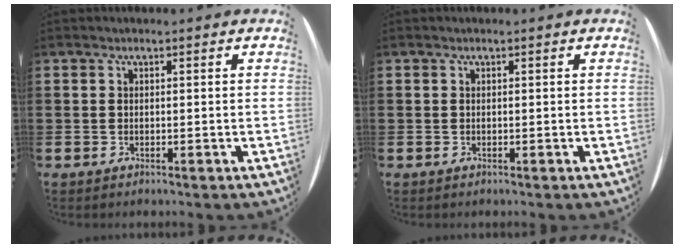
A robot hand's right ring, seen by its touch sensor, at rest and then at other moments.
{"total": 0.0}